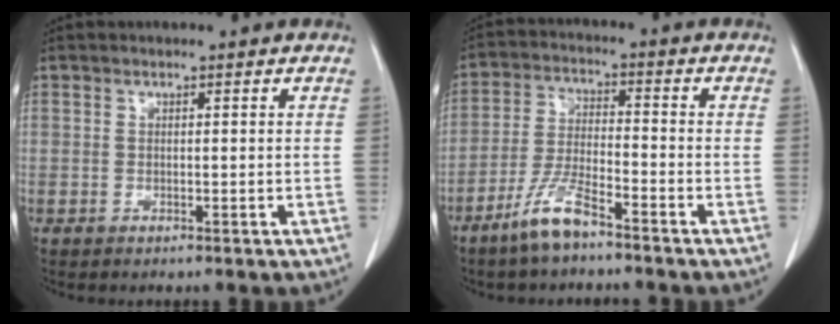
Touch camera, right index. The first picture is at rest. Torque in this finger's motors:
{"motor_torque": [0.47, -0.41, 0.16, 0.08]}